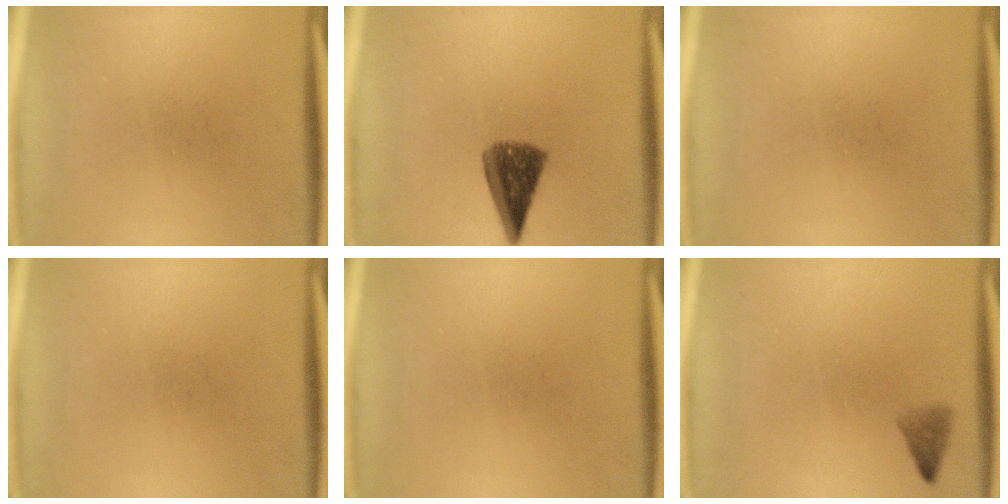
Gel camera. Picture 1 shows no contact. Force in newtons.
{"total": 7.5}
{"total": 0.0}
{"total": 0.0}
{"total": 0.0}
{"total": 1.6}